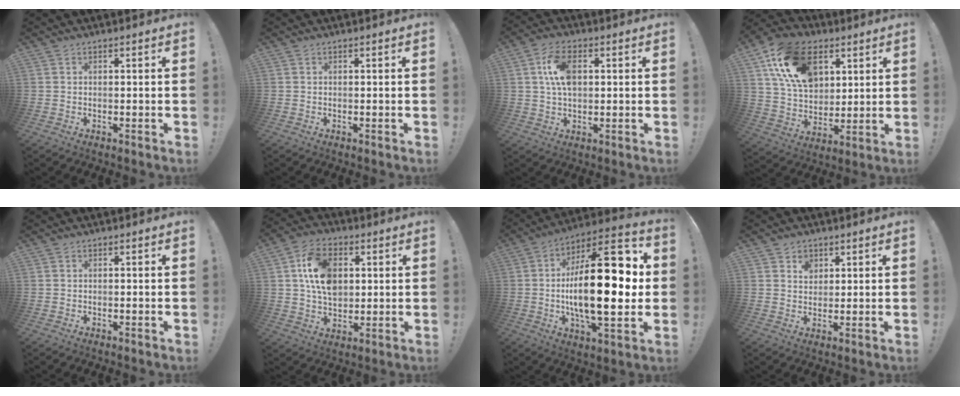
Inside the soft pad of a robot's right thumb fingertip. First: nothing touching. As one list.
[{"total": 0.0}, {"total": 9.9, "force": [2.2, 5.8, 7.7], "torque": [-0.143, 0.006, 0.041]}, {"total": 20.3, "force": [8.9, 13.3, 12.6], "torque": [-0.224, -0.027, 0.166]}, {"total": 0.5, "force": [-0.4, 0.2, 0.2], "torque": [-0.004, 0.001, -0.007]}, {"total": 15.1, "force": [3.7, 10.8, 9.9], "torque": [-0.156, 0.000, 0.071]}, {"total": 28.0, "force": [-0.1, 11.3, 25.6], "torque": [-0.425, -0.005, -0.008]}, {"total": 4.1, "force": [2.3, 3.2, 1.2], "torque": [-0.001, -0.015, 0.039]}]